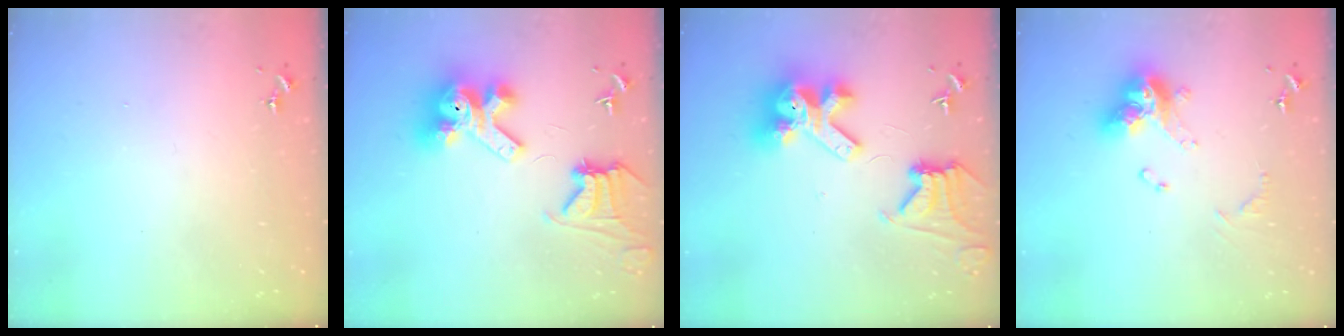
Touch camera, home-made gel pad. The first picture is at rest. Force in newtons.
{"total": 15.1, "press": 15.0, "slide": 1.7}
{"total": 16.9, "press": 16.7, "slide": 2.0}
{"total": 15.1, "press": 15.0, "slide": 1.4}